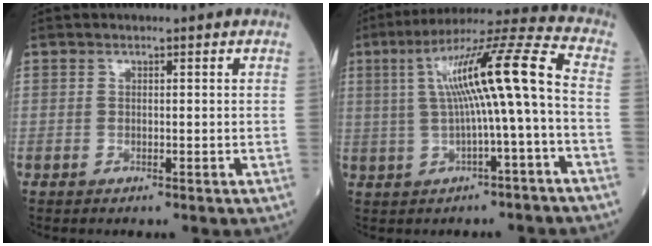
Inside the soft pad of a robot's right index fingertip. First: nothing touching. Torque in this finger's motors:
{"motor_torque": [0.80, -0.39, 0.38, 0.21]}